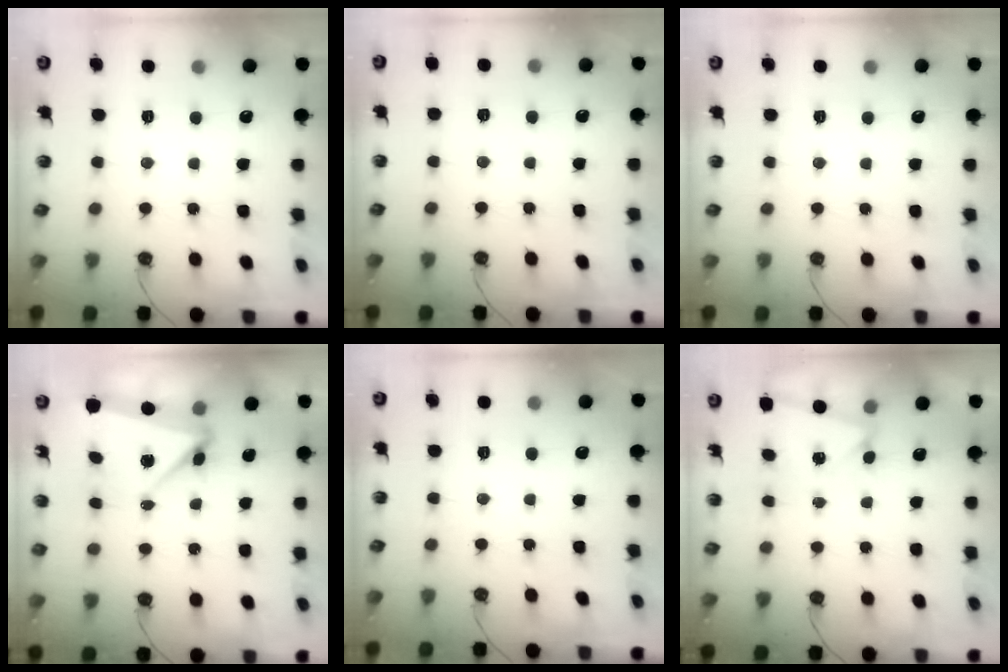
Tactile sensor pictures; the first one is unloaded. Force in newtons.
{"total": 2.5, "press": 1.2, "slide": 2.2}
{"total": 0.0}
{"total": 6.4, "press": 6.1, "slide": 1.8}
{"total": 0.0}
{"total": 2.7, "press": 2.1, "slide": 1.8}